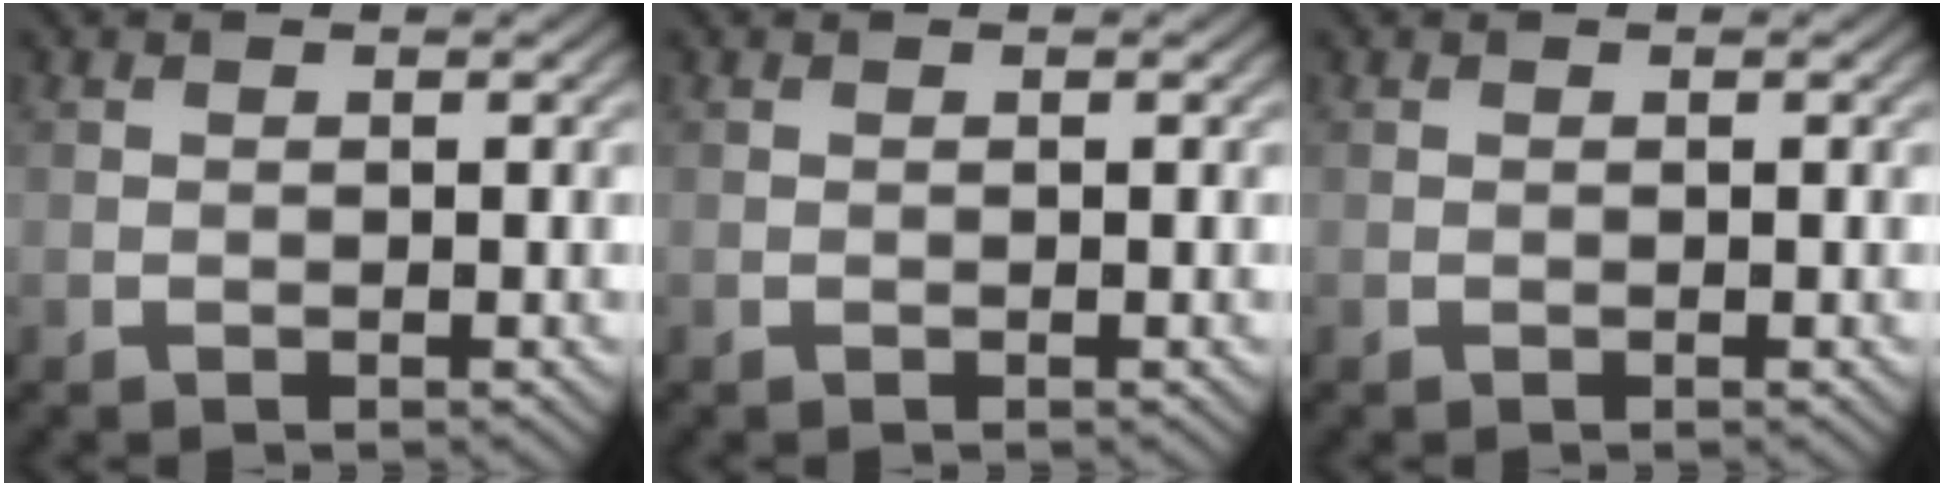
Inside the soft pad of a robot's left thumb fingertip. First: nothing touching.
{"total": 0.0}
{"total": 0.0}